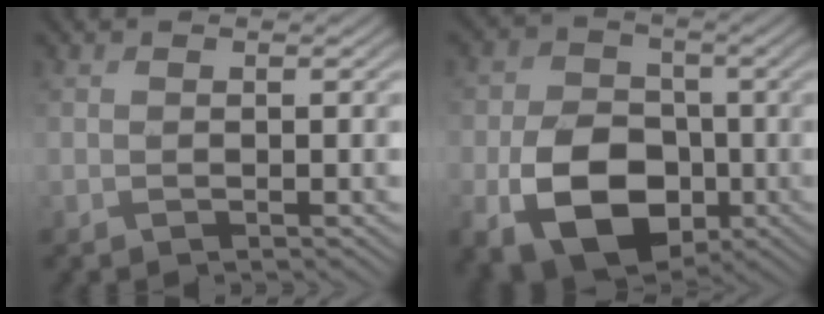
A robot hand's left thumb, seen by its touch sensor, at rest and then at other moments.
{"total": 11.5, "force": [-3.9, 8.1, 7.1], "torque": [-0.146, -0.022, -0.080]}